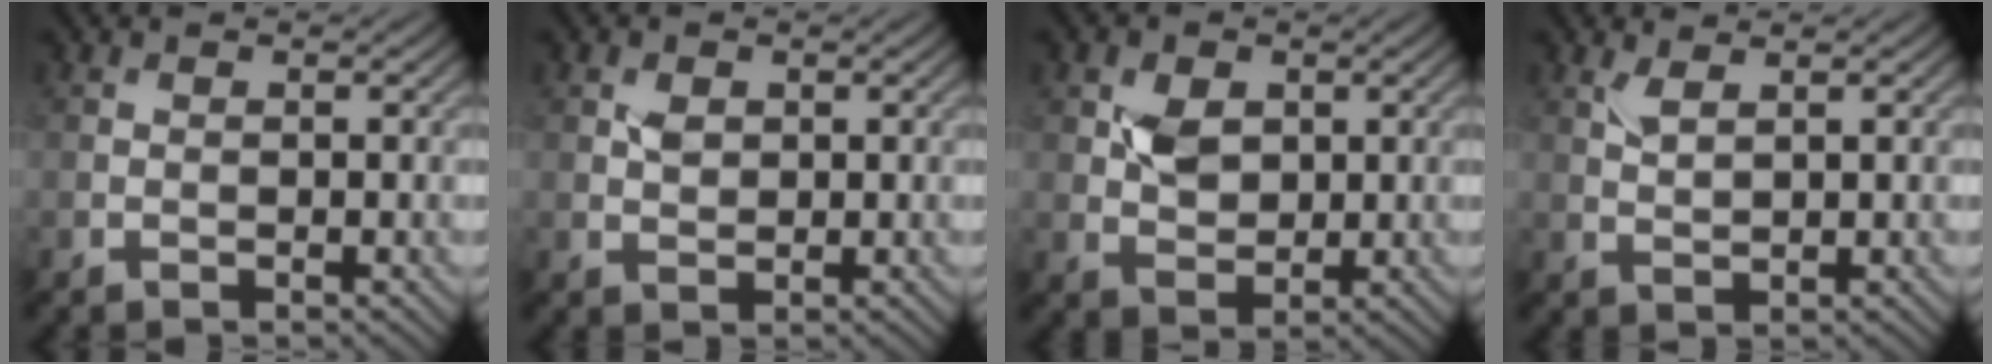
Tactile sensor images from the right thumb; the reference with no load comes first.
{"total": 1.7, "force": [0.6, 1.3, 1.0], "torque": [-0.020, -0.001, 0.012]}
{"total": 4.1, "force": [1.2, 3.1, 2.5], "torque": [-0.051, -0.003, 0.021]}
{"total": 1.8, "force": [1.3, 0.4, 1.2], "torque": [-0.034, -0.001, 0.029]}